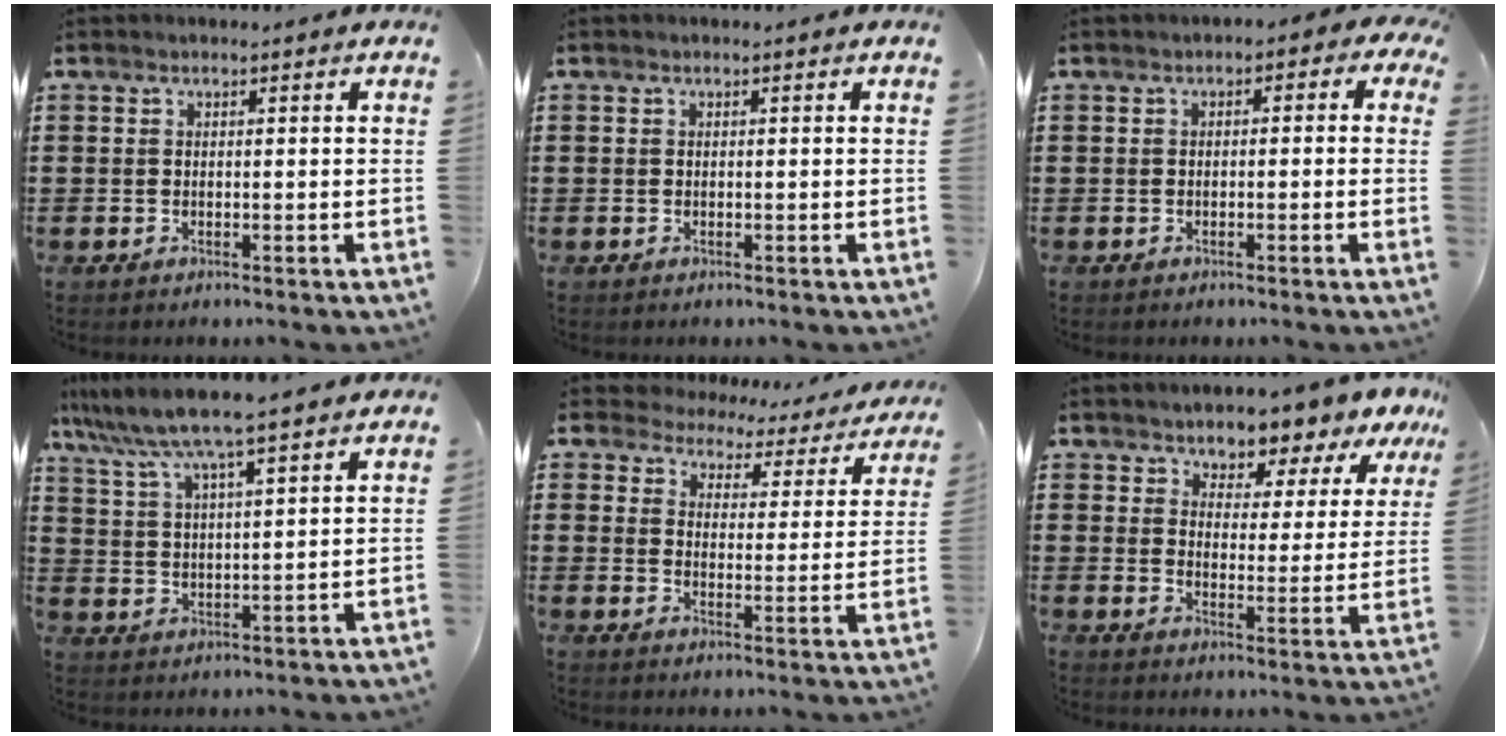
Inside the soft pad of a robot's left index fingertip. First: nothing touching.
{"total": 0.0}
{"total": 1.3, "force": [-1.0, 0.6, 0.6], "torque": [-0.016, 0.006, -0.023]}
{"total": 7.0, "force": [5.9, -0.1, 3.7], "torque": [-0.095, -0.028, 0.100]}
{"total": 4.0, "force": [3.8, 1.2, -0.1], "torque": [-0.027, -0.027, 0.061]}
{"total": 4.5, "force": [4.4, 1.1, -0.1], "torque": [-0.020, -0.036, 0.072]}